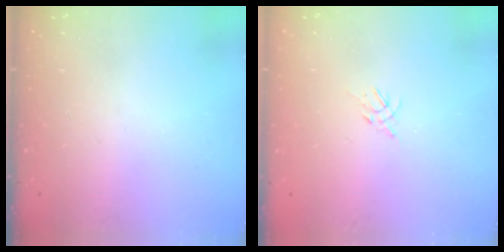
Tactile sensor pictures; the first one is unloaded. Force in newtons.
{"total": 3.8, "press": 3.7, "slide": 0.8}